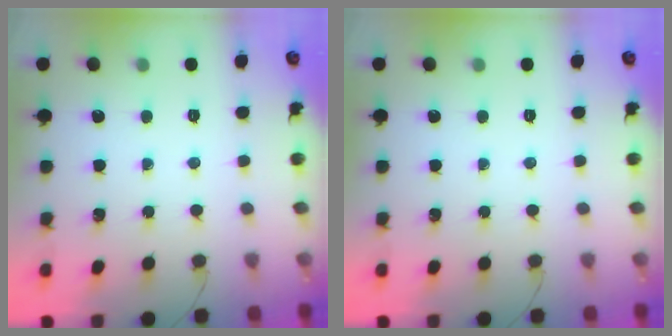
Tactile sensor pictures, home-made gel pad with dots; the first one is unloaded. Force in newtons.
{"total": 0.0}